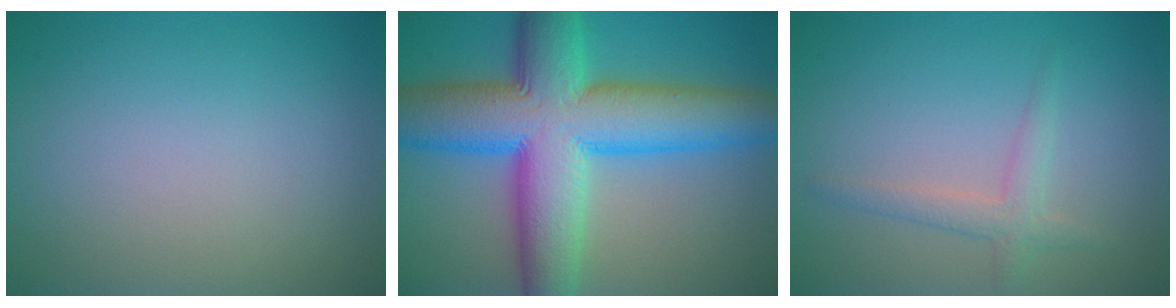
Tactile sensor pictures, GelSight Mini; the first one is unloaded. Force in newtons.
{"total": 13.6, "press": 13.6, "slide": 0.2}
{"total": 2.0, "press": 2.0, "slide": 0.1}